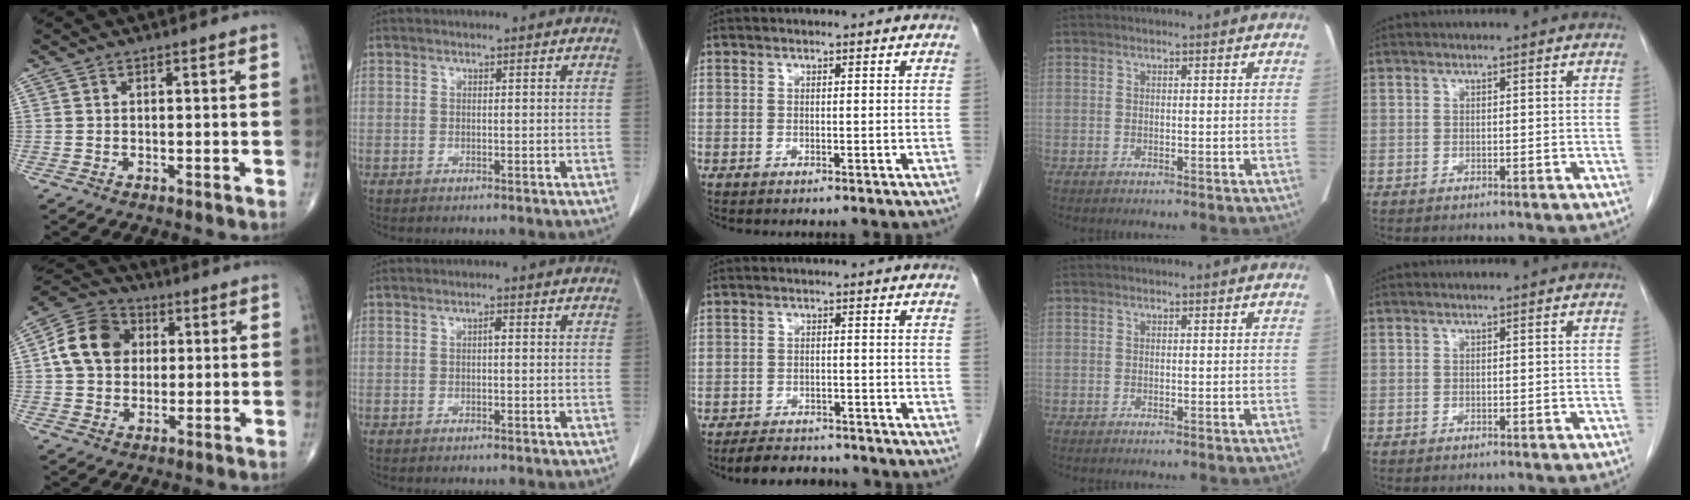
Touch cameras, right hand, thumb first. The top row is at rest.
{"thumb": {"total": 11.8, "force": [1.9, 9.5, 6.7], "torque": [-0.103, 0.012, 0.023]}, "index": {"total": 0.8, "force": [0.1, 0.2, 0.7], "torque": [-0.014, 0.002, 0.001]}, "middle": {"total": 6.4, "force": [-5.8, 2.1, 1.7], "torque": [-0.029, -0.009, -0.083]}}